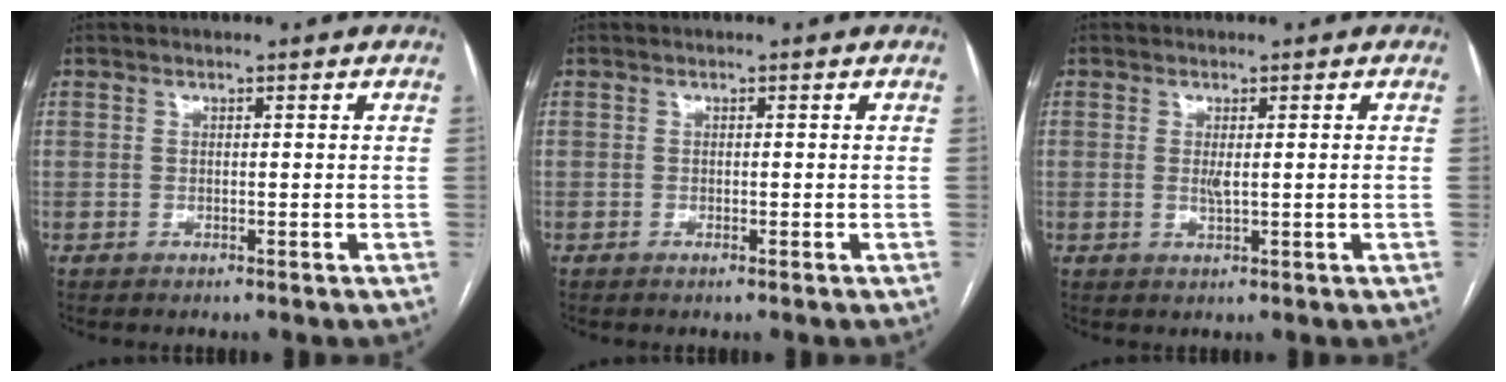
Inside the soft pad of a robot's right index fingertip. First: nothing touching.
{"total": 0.6, "force": [-0.3, 0.0, 0.5], "torque": [-0.007, -0.001, -0.004]}
{"total": 1.7, "force": [0.1, 0.1, 1.7], "torque": [-0.039, -0.004, 0.003]}